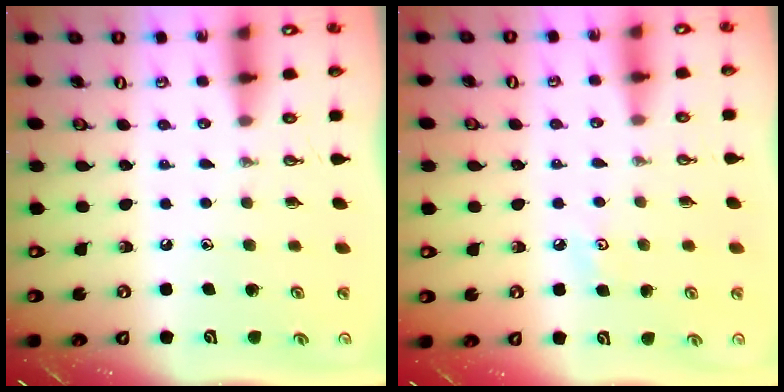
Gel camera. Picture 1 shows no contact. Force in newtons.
{"total": 3.4, "press": 3.4, "slide": 0.5}